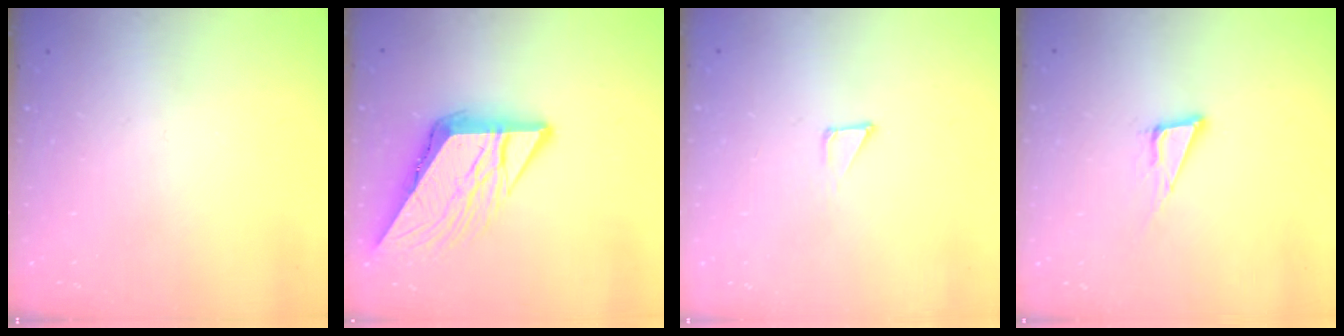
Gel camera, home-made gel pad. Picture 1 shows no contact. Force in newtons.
{"total": 11.2, "press": 11.2, "slide": 1.1}
{"total": 1.3, "press": 1.3, "slide": 0.0}
{"total": 7.2, "press": 6.8, "slide": 2.6}